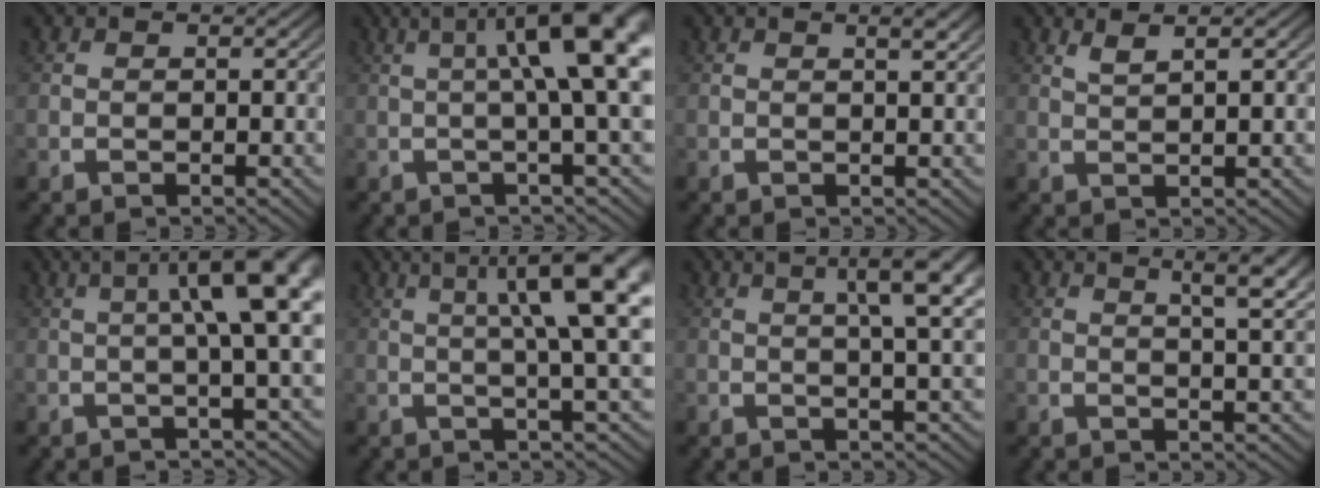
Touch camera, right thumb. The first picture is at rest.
{"total": 9.8, "force": [3.0, 3.6, 8.6], "torque": [-0.102, 0.032, 0.022]}
{"total": 1.4, "force": [0.6, 0.1, 1.3], "torque": [-0.015, 0.002, 0.011]}
{"total": 2.3, "force": [1.7, 0.2, 1.5], "torque": [-0.024, 0.006, 0.035]}
{"total": 9.1, "force": [3.2, 3.5, 7.7], "torque": [-0.093, 0.037, 0.025]}
{"total": 11.0, "force": [3.9, 4.3, 9.4], "torque": [-0.109, 0.021, 0.043]}
{"total": 8.1, "force": [3.3, 2.8, 6.8], "torque": [-0.077, 0.020, 0.039]}
{"total": 5.3, "force": [2.4, 1.7, 4.4], "torque": [-0.051, 0.004, 0.036]}